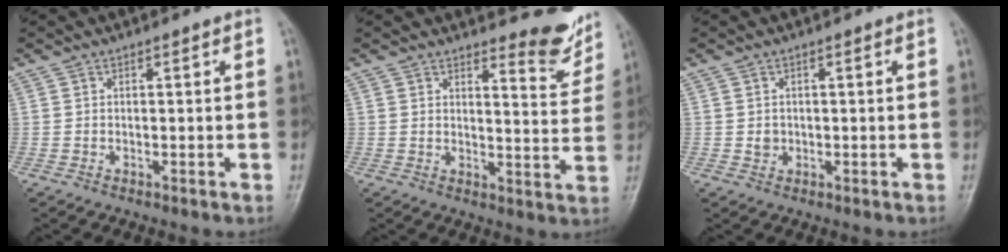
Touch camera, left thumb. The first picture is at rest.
{"total": 6.7, "force": [6.1, 1.6, 2.4], "torque": [-0.012, -0.064, 0.075]}
{"total": 1.5, "force": [-0.1, 1.4, 0.6], "torque": [-0.004, 0.002, 0.002]}